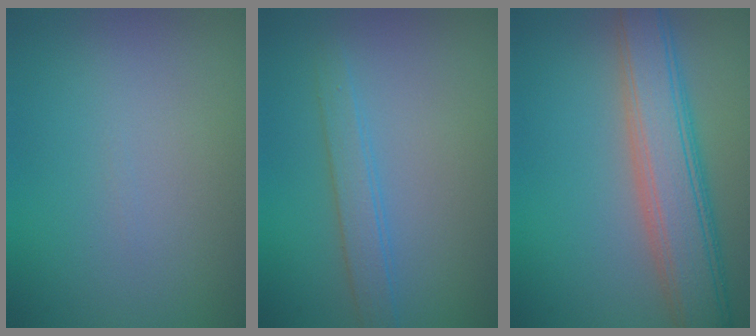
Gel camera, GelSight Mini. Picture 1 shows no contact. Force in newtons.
{"total": 2.0, "press": 2.0, "slide": 0.2}
{"total": 6.5, "press": 6.5, "slide": 0.1}